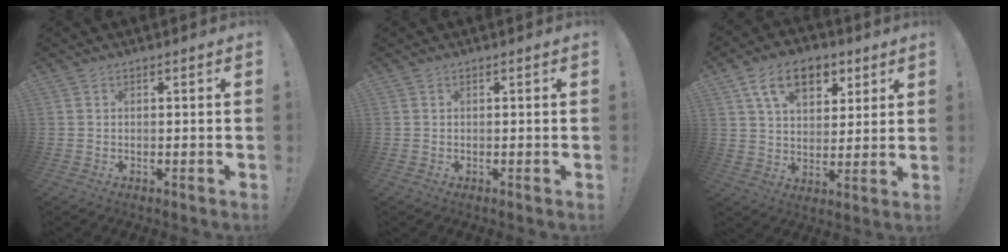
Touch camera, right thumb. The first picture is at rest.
{"total": 0.0}
{"total": 14.3, "force": [7.0, 9.0, 8.6], "torque": [-0.135, -0.017, 0.130]}